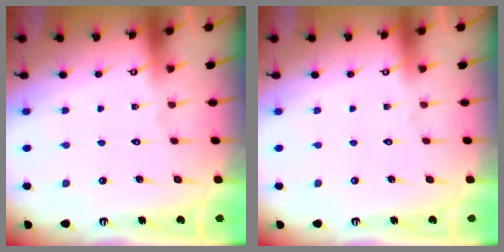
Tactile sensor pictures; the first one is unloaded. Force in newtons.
{"total": 0.0}